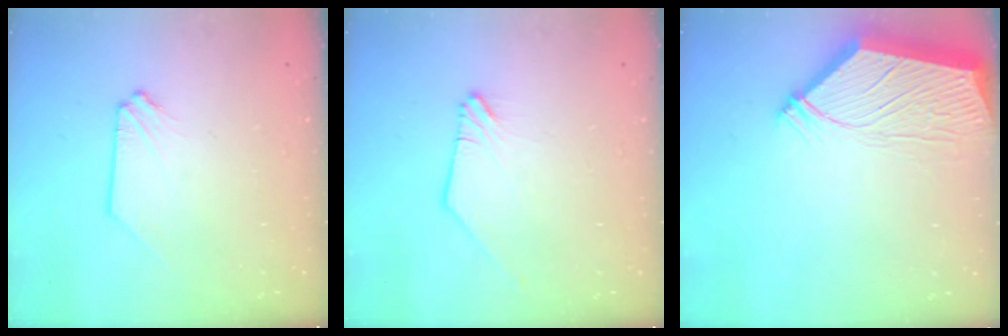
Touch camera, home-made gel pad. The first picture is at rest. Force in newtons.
{"total": 0.0}
{"total": 6.2, "press": 6.1, "slide": 0.7}